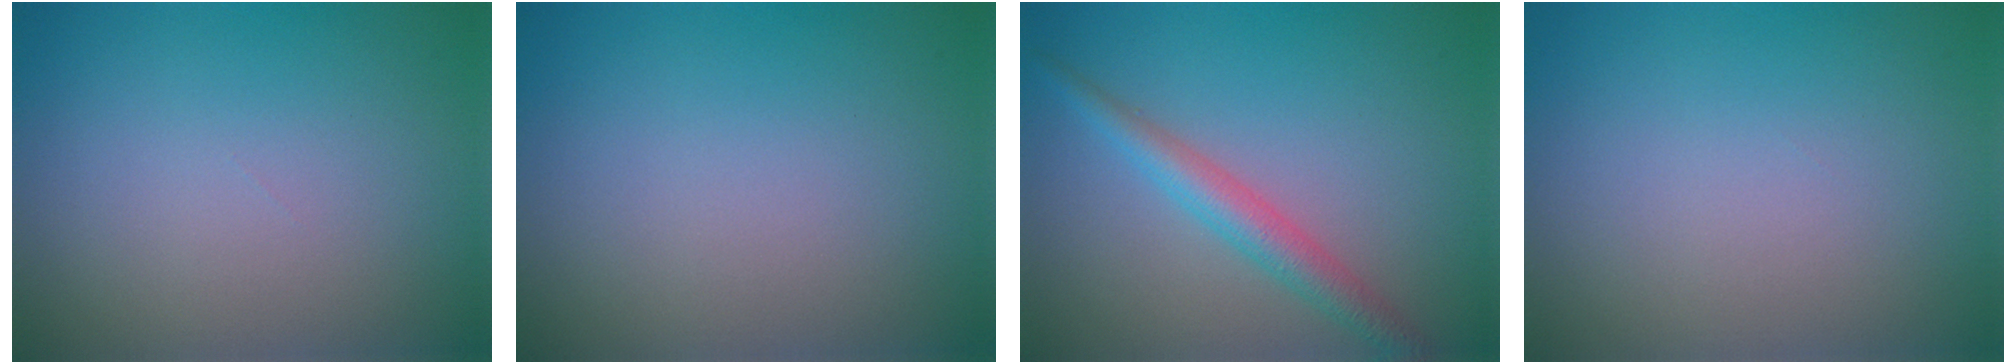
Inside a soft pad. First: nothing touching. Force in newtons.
{"total": 0.0}
{"total": 3.3, "press": 3.3, "slide": 0.1}
{"total": 0.0}